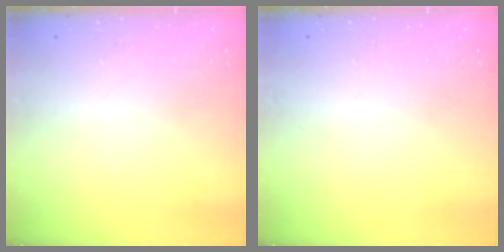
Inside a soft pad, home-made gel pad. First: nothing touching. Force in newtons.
{"total": 0.0}